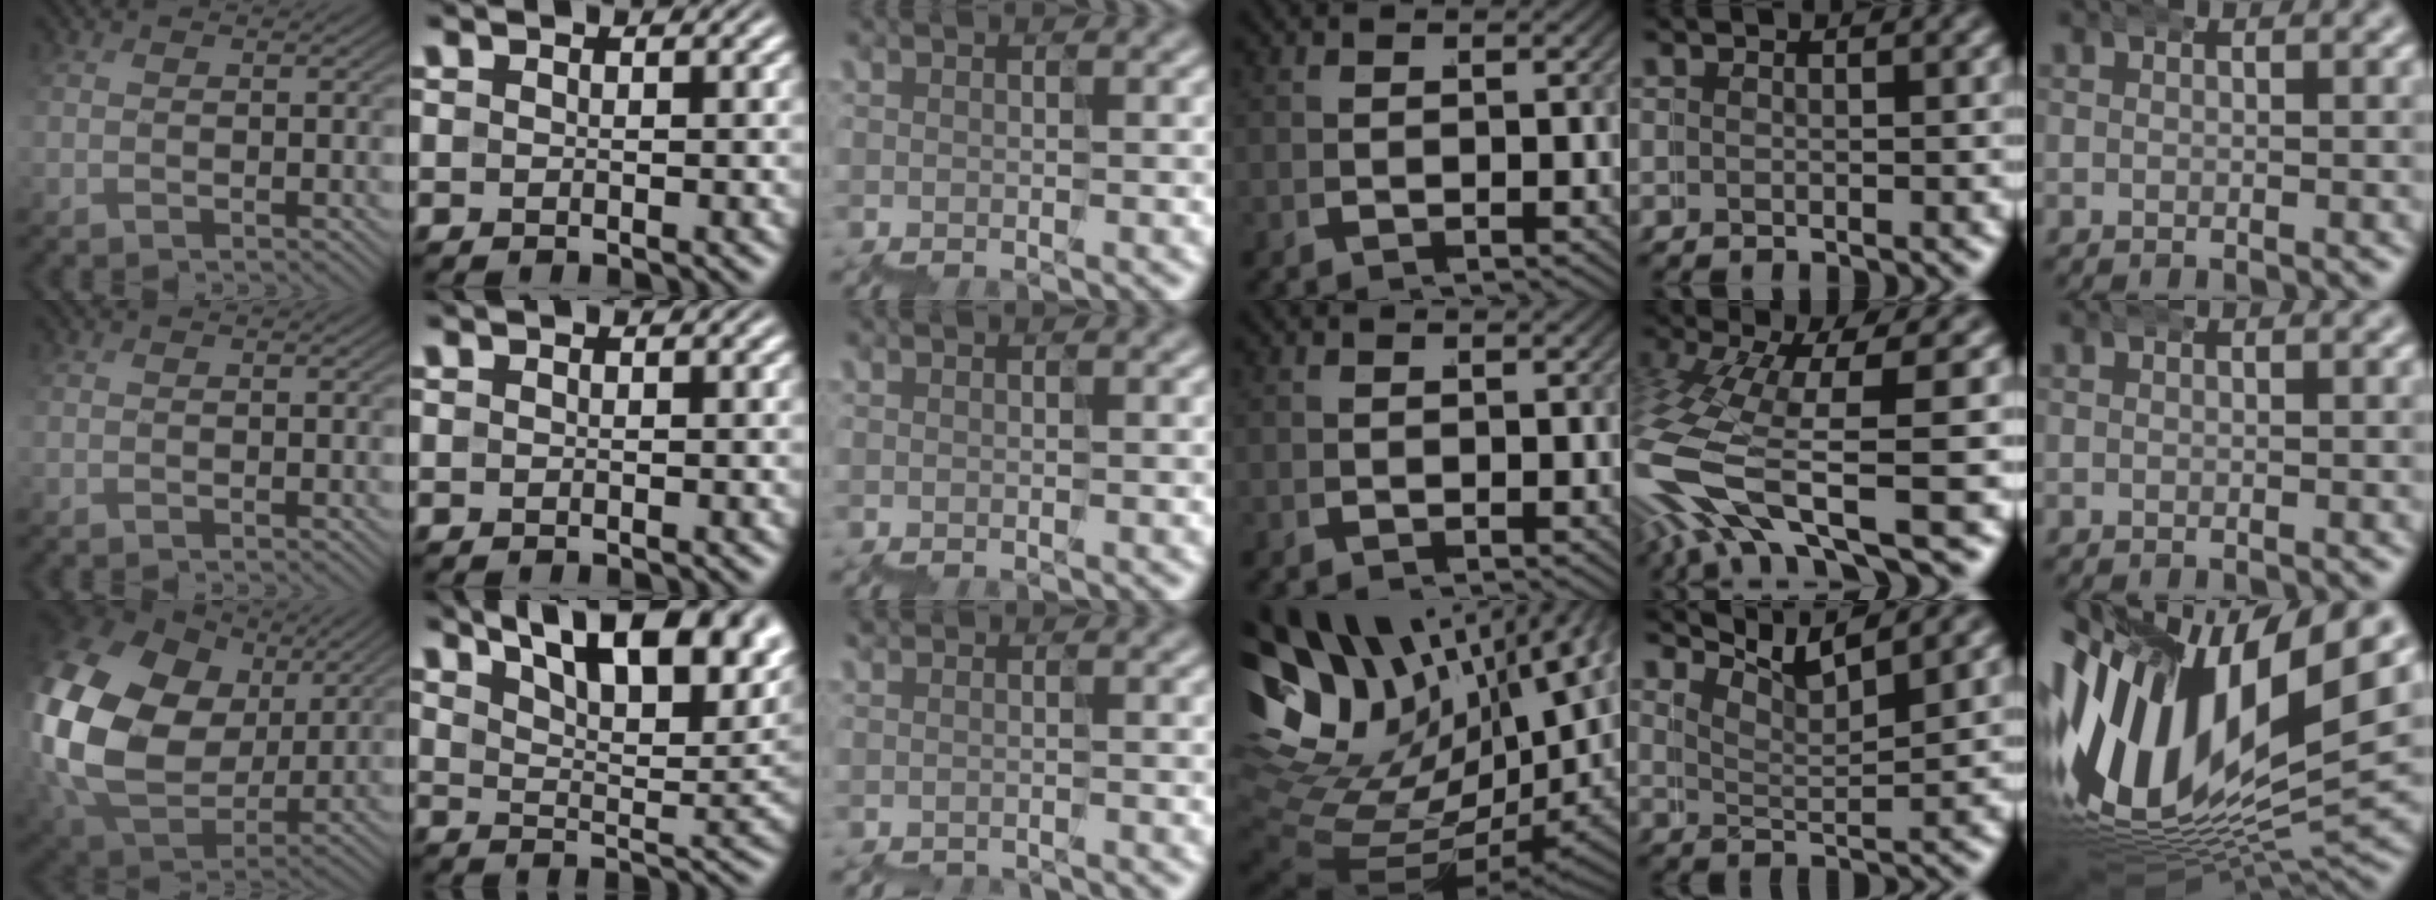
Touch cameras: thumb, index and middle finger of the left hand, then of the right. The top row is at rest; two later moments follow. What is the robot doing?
{"motion": "wrap", "object": "belt"}